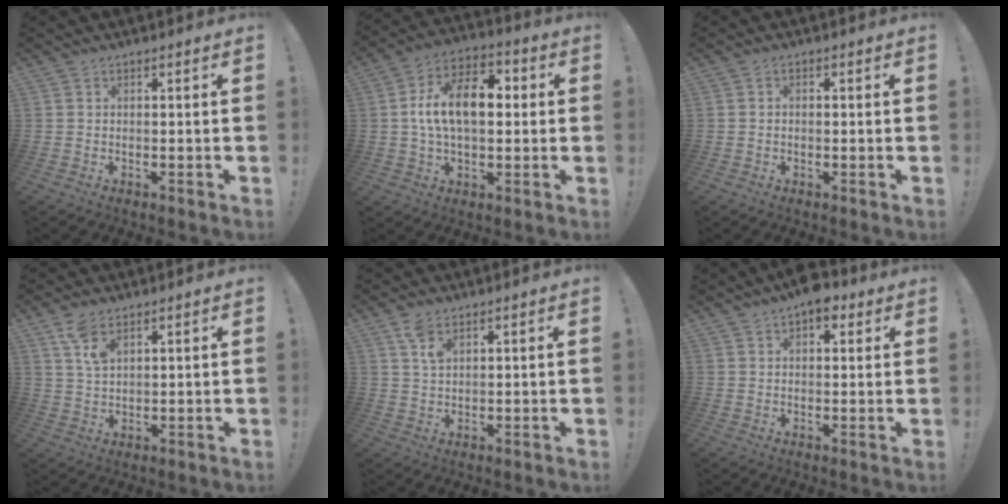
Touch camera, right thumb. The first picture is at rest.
{"total": 16.0, "force": [1.4, 9.1, 13.1], "torque": [-0.233, 0.020, 0.026]}
{"total": 1.0, "force": [-0.6, 0.7, 0.5], "torque": [-0.015, 0.006, -0.009]}
{"total": 6.2, "force": [3.8, 2.8, 4.0], "torque": [-0.070, -0.017, 0.069]}
{"total": 4.5, "force": [2.8, 2.1, 2.9], "torque": [-0.055, -0.009, 0.050]}
{"total": 5.9, "force": [3.6, 3.1, 3.6], "torque": [-0.039, -0.016, 0.059]}